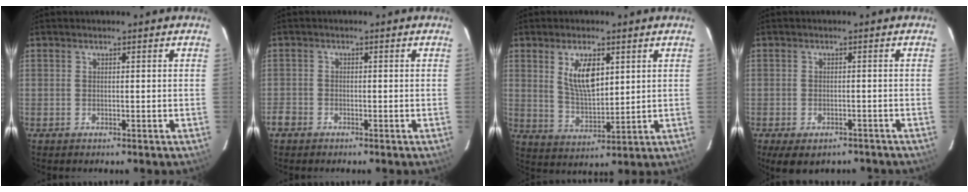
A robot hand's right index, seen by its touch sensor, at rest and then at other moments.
{"total": 2.8, "force": [-1.9, 2.0, 0.5], "torque": [-0.015, 0.001, -0.038]}
{"total": 8.6, "force": [3.2, 3.9, 7.0], "torque": [-0.125, -0.001, 0.071]}
{"total": 7.9, "force": [-5.8, 3.6, 4.1], "torque": [-0.084, -0.019, -0.077]}